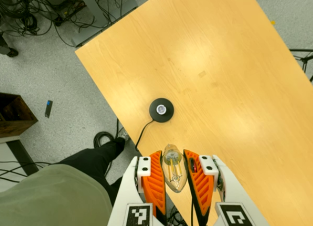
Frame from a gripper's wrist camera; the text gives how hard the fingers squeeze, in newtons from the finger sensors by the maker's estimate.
{"total": 22.1, "left": 24.8, "right": 19.4}